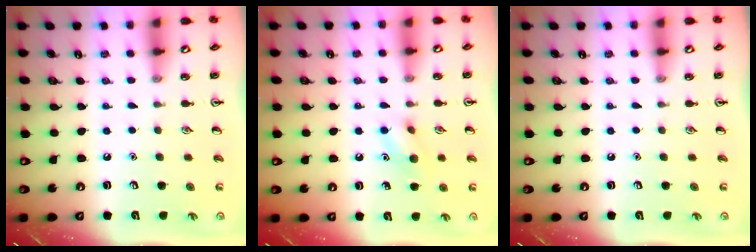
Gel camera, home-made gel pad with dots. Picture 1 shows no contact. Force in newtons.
{"total": 8.5, "press": 8.4, "slide": 1.1}
{"total": 0.0}